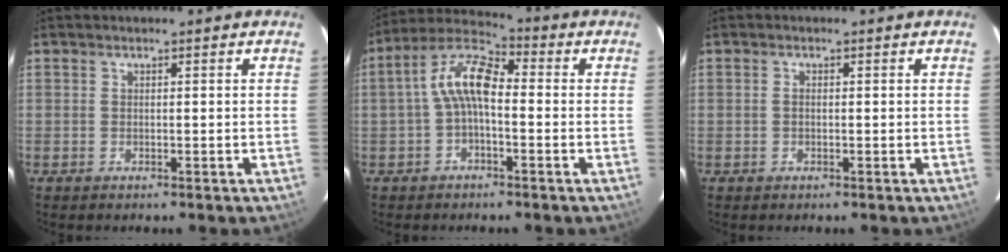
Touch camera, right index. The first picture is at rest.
{"total": 7.9, "force": [-1.0, 3.4, 7.0], "torque": [-0.151, 0.027, -0.026]}
{"total": 0.9, "force": [0.0, 0.5, 0.7], "torque": [-0.013, 0.002, -0.002]}